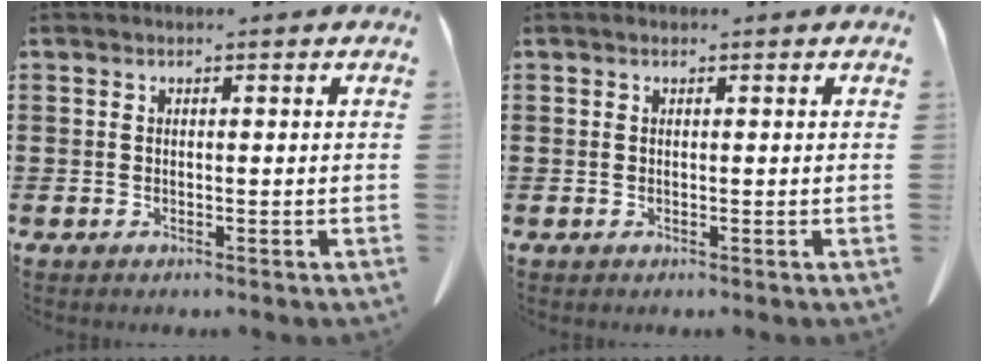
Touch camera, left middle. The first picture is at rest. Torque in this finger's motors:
{"motor_torque": [-0.02, 0.03, 0.00, 0.01]}